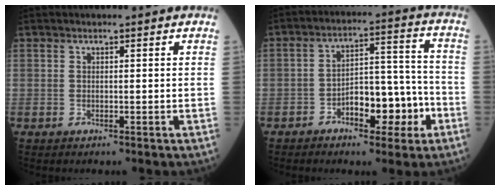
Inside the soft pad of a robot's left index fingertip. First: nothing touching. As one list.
[{"total": 9.9, "force": [-4.7, 3.8, 7.8], "torque": [-0.123, 0.033, -0.070]}]